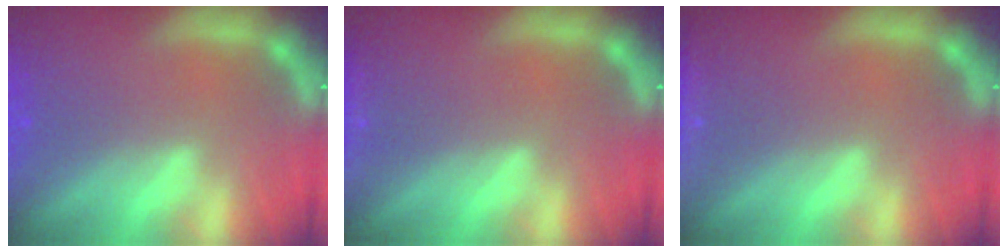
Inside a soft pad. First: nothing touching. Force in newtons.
{"total": 1.4}
{"total": 2.9}